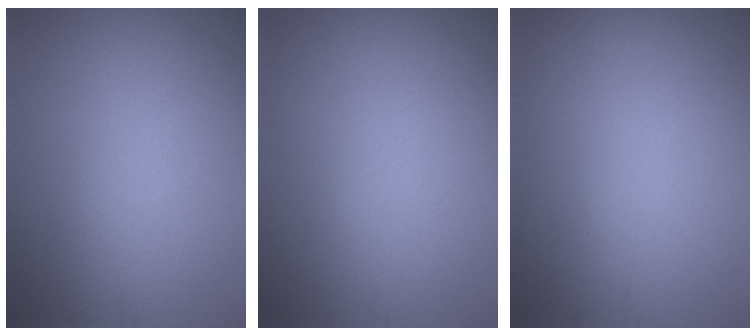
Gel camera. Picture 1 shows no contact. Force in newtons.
{"total": 0.0}
{"total": 0.0}